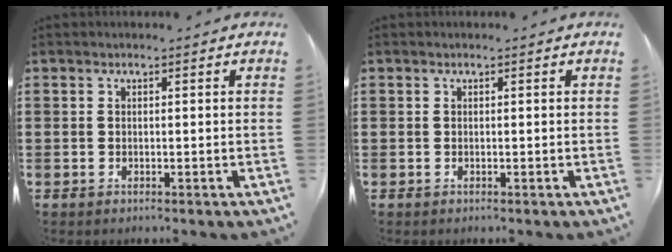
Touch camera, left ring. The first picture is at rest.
{"total": 0.0}